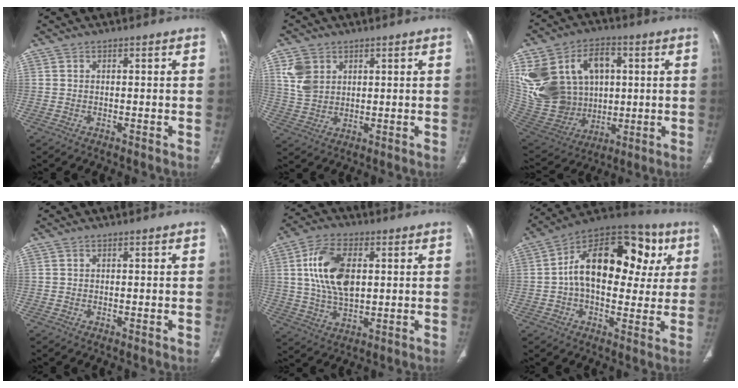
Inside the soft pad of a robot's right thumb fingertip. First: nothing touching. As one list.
[{"total": 6.4, "force": [2.6, 4.8, 3.4], "torque": [-0.055, -0.008, 0.061]}, {"total": 27.2, "force": [5.7, 20.6, 16.8], "torque": [-0.341, 0.030, 0.133]}, {"total": 0.0}, {"total": 13.5, "force": [2.6, 7.7, 10.8], "torque": [-0.200, 0.000, 0.051]}, {"total": 22.8, "force": [4.1, 13.7, 17.8], "torque": [-0.232, 0.027, 0.051]}]